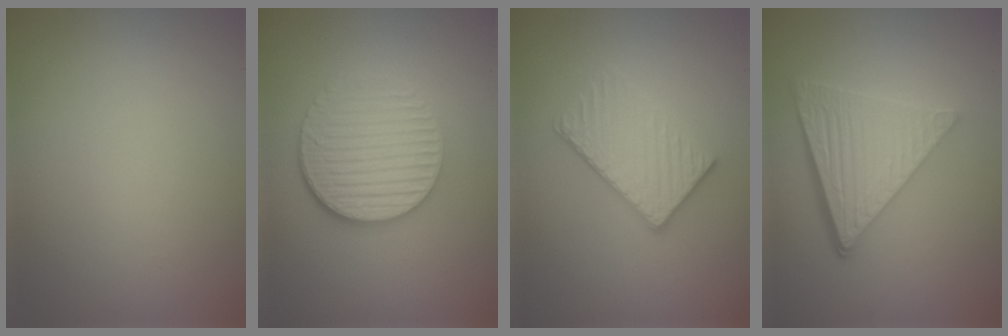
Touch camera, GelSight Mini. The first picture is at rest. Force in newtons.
{"total": 5.5, "press": 3.9, "slide": 3.9}
{"total": 3.8, "press": 3.2, "slide": 2.0}
{"total": 6.3, "press": 4.2, "slide": 4.6}